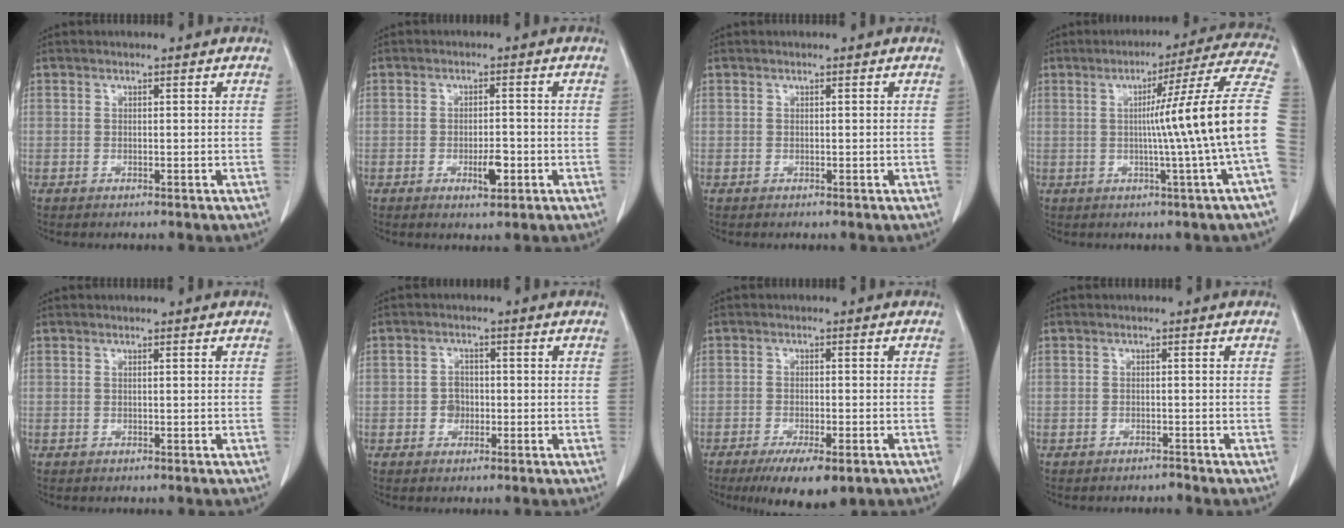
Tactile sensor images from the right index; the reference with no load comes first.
{"total": 3.5, "force": [-1.3, 1.2, 3.1], "torque": [-0.052, 0.000, -0.017]}
{"total": 0.0}
{"total": 15.5, "force": [-1.2, -3.3, 15.1], "torque": [-0.188, 0.003, -0.022]}
{"total": 0.0}
{"total": 2.4, "force": [-0.6, 2.0, 1.1], "torque": [-0.015, 0.006, -0.010]}
{"total": 8.6, "force": [-5.6, 2.1, 6.2], "torque": [-0.092, -0.017, -0.080]}
{"total": 1.0, "force": [-1.0, 0.1, -0.2], "torque": [0.009, -0.002, -0.014]}